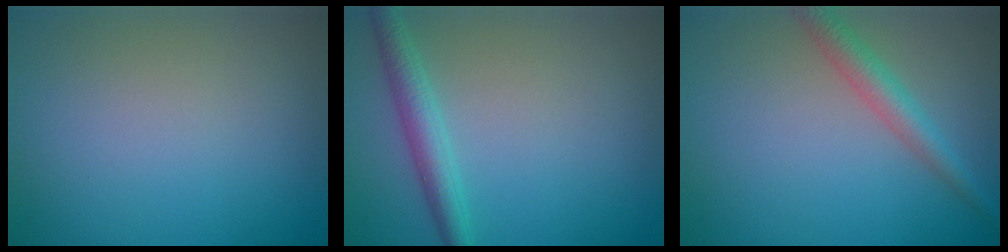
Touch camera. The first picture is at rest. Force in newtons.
{"total": 2.7, "press": 2.7, "slide": 0.1}
{"total": 2.8, "press": 2.8, "slide": 0.1}